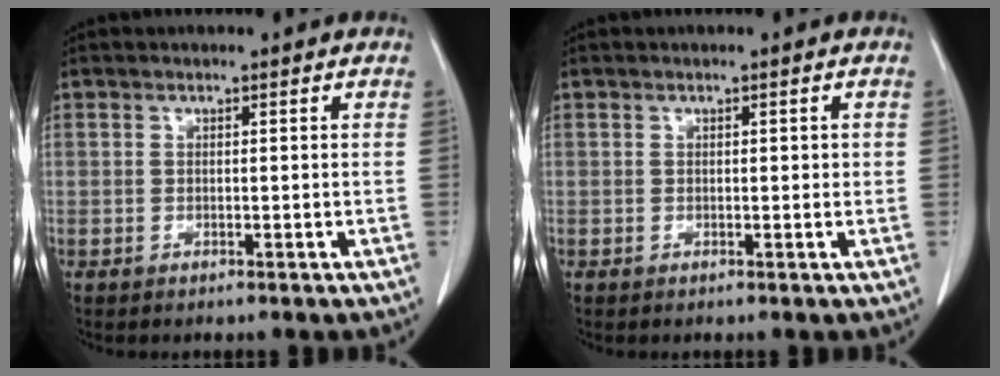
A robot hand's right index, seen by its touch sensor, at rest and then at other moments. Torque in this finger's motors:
{"motor_torque": [-0.10, -0.07, -0.04, -0.01]}